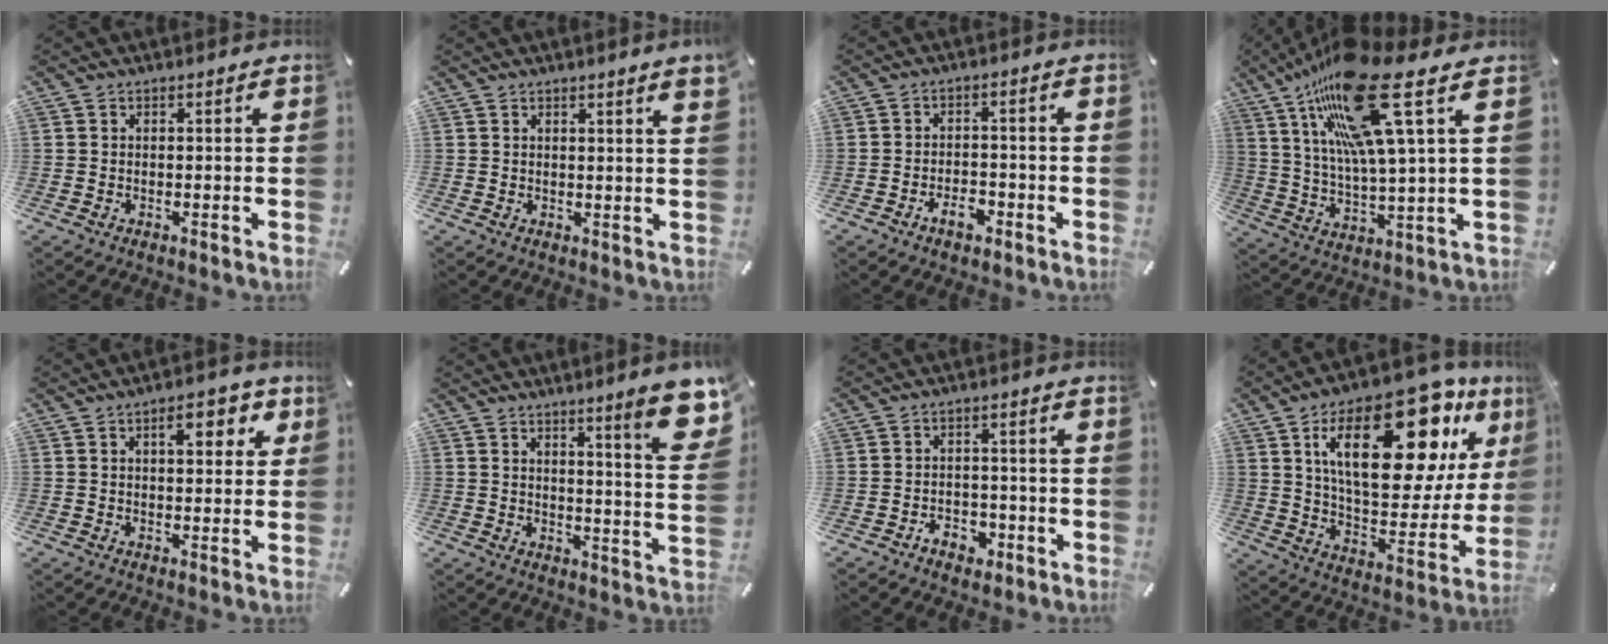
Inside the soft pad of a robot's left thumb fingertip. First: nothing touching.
{"total": 2.9, "force": [1.5, -0.1, 2.5], "torque": [-0.046, -0.003, 0.027]}
{"total": 4.8, "force": [-3.0, 2.6, 2.7], "torque": [-0.048, 0.014, -0.055]}
{"total": 22.5, "force": [12.3, 4.3, 18.3], "torque": [-0.357, -0.054, 0.193]}
{"total": 7.2, "force": [2.9, 3.4, 5.6], "torque": [-0.069, -0.008, 0.038]}
{"total": 11.4, "force": [7.0, 1.3, 8.9], "torque": [-0.122, -0.051, 0.111]}
{"total": 4.6, "force": [-2.7, 3.4, 1.6], "torque": [-0.024, 0.013, -0.048]}
{"total": 29.0, "force": [14.1, 13.1, 21.7], "torque": [-0.324, -0.076, 0.232]}